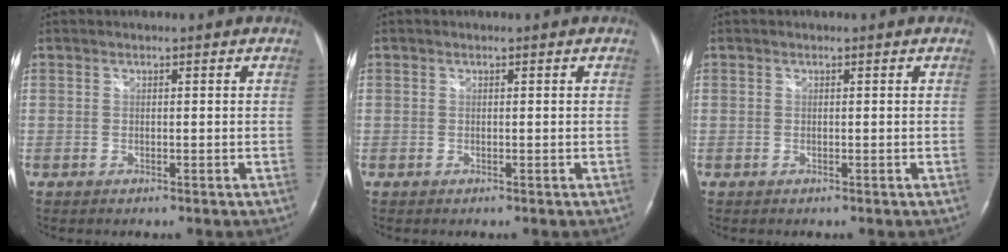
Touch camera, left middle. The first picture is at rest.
{"total": 0.0}
{"total": 0.0}